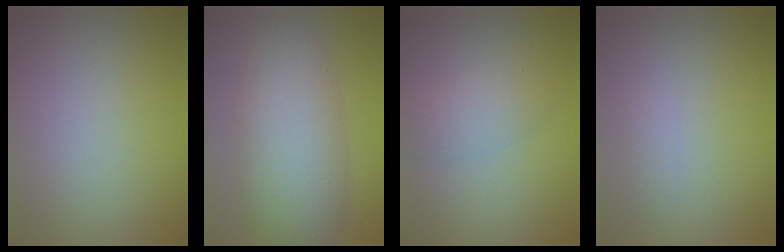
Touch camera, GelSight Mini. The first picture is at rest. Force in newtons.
{"total": 7.7, "press": 7.7, "slide": 0.2}
{"total": 2.2, "press": 2.2, "slide": 0.1}
{"total": 0.8, "press": 0.8, "slide": 0.0}